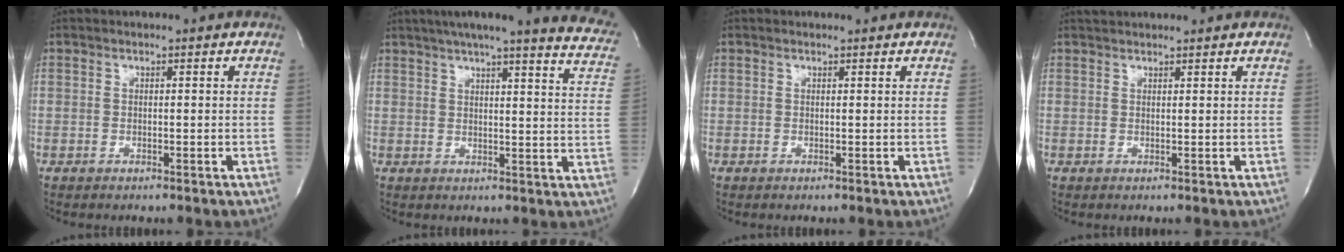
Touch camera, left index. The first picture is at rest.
{"total": 21.2, "force": [18.2, 1.3, 10.9], "torque": [-0.147, -0.040, 0.204]}
{"total": 0.8, "force": [0.8, 0.0, 0.0], "torque": [-0.008, 0.001, 0.011]}
{"total": 3.4, "force": [3.3, 0.3, 0.8], "torque": [-0.013, 0.029, 0.052]}